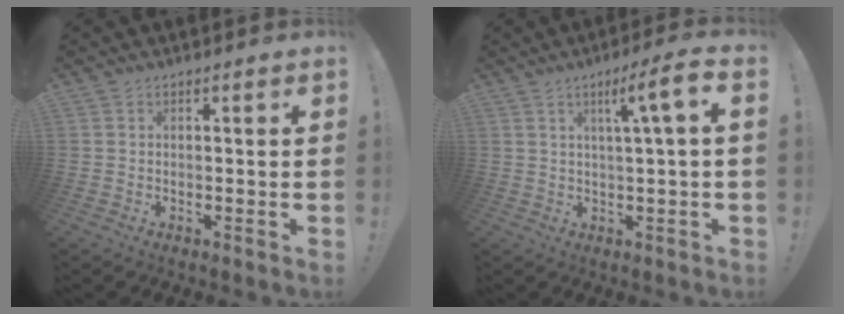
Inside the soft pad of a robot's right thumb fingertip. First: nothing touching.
{"total": 7.9, "force": [2.3, 0.2, 7.5], "torque": [-0.113, -0.005, 0.027]}